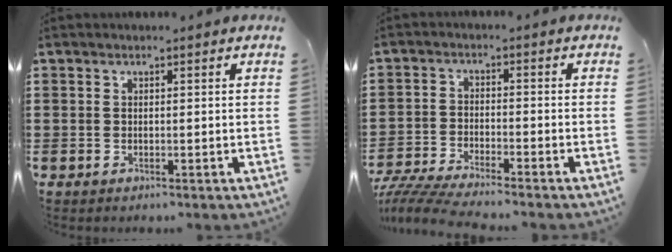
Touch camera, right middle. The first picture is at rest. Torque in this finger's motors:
{"motor_torque": [1.28, -0.85, 0.24, 0.07]}